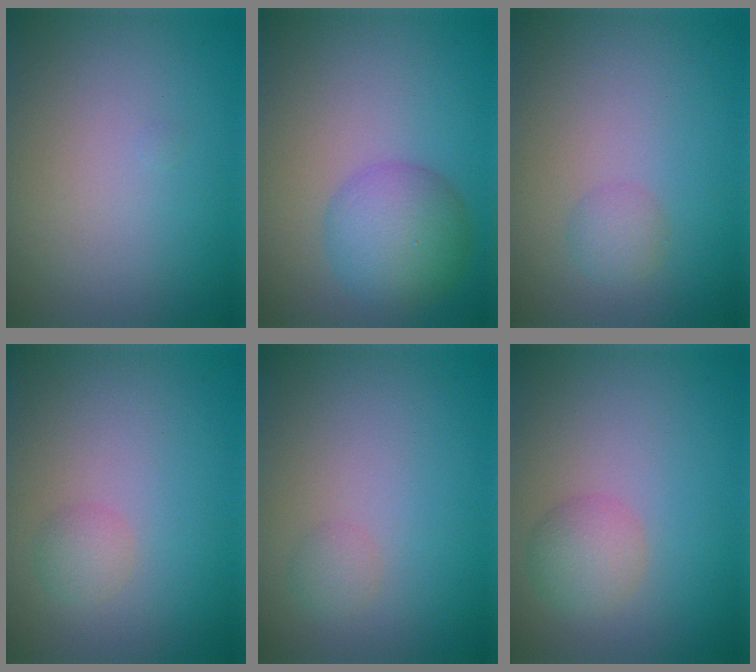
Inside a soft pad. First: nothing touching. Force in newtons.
{"total": 5.1, "press": 5.1, "slide": 0.2}
{"total": 1.4, "press": 1.4, "slide": 0.0}
{"total": 1.4, "press": 1.4, "slide": 0.1}
{"total": 1.0, "press": 1.0, "slide": 0.0}
{"total": 2.6, "press": 2.6, "slide": 0.1}